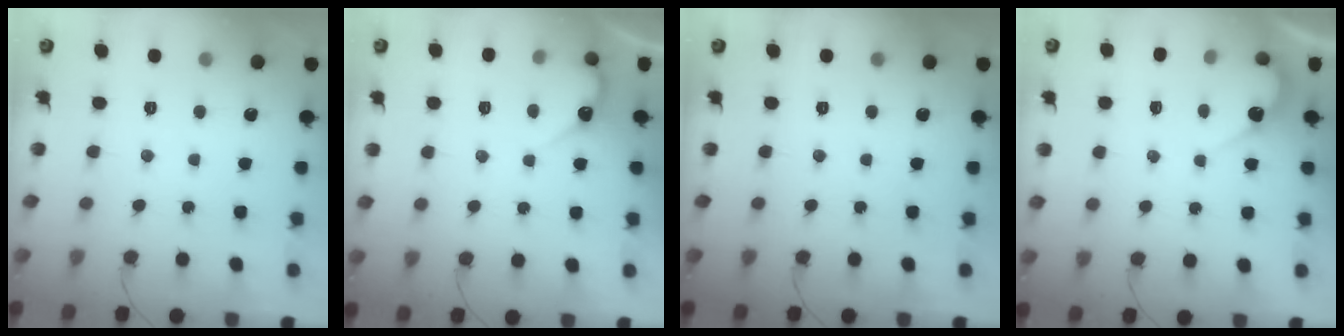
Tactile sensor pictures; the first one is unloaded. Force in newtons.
{"total": 4.0, "press": 4.0, "slide": 0.2}
{"total": 0.0}
{"total": 5.5, "press": 5.5, "slide": 0.4}